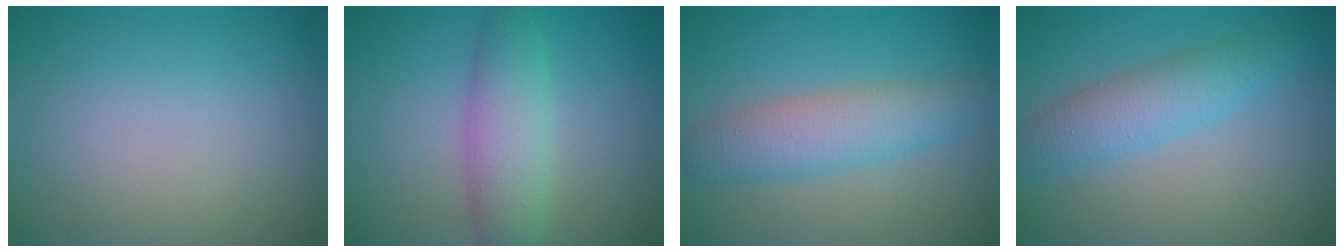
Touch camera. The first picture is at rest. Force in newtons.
{"total": 4.3, "press": 4.3, "slide": 0.1}
{"total": 4.6, "press": 4.6, "slide": 0.1}
{"total": 3.9, "press": 3.9, "slide": 0.1}